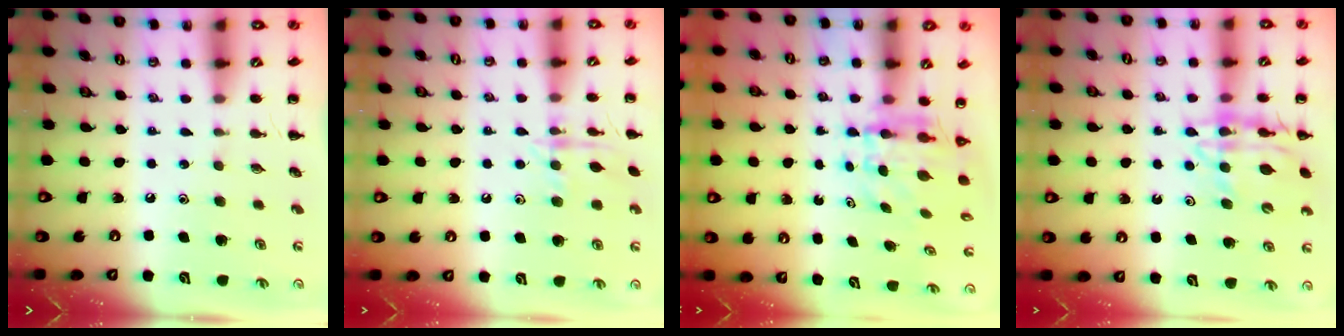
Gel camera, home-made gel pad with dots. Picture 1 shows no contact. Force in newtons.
{"total": 9.8, "press": 9.7, "slide": 1.4}
{"total": 5.5, "press": 5.4, "slide": 0.9}
{"total": 13.4, "press": 13.1, "slide": 2.9}